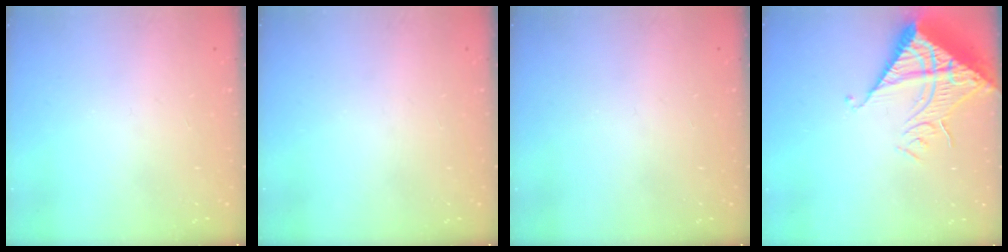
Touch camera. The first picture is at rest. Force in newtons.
{"total": 0.0}
{"total": 0.0}
{"total": 16.2, "press": 16.1, "slide": 2.1}